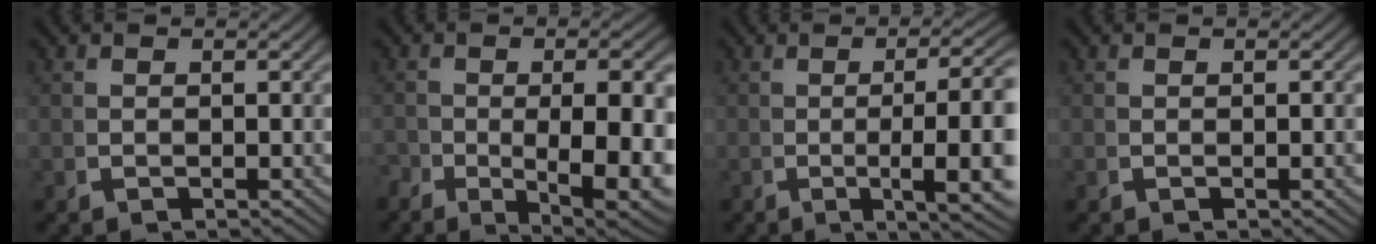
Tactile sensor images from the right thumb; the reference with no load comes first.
{"total": 8.9, "force": [-2.4, 3.9, 7.6], "torque": [-0.109, -0.029, -0.019]}
{"total": 9.2, "force": [-1.4, 3.2, 8.5], "torque": [-0.133, -0.011, -0.012]}
{"total": 0.6, "force": [-0.1, 0.0, 0.5], "torque": [-0.010, 0.003, -0.001]}